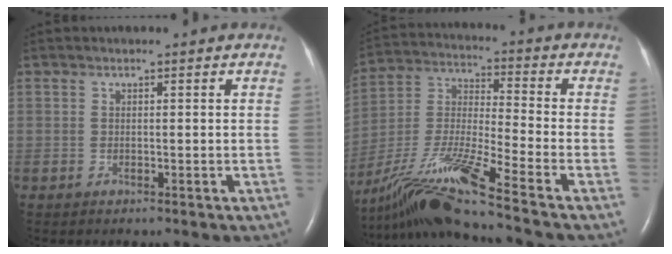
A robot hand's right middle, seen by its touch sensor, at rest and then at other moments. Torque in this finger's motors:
{"motor_torque": [1.04, -1.10, 0.48, 0.17]}